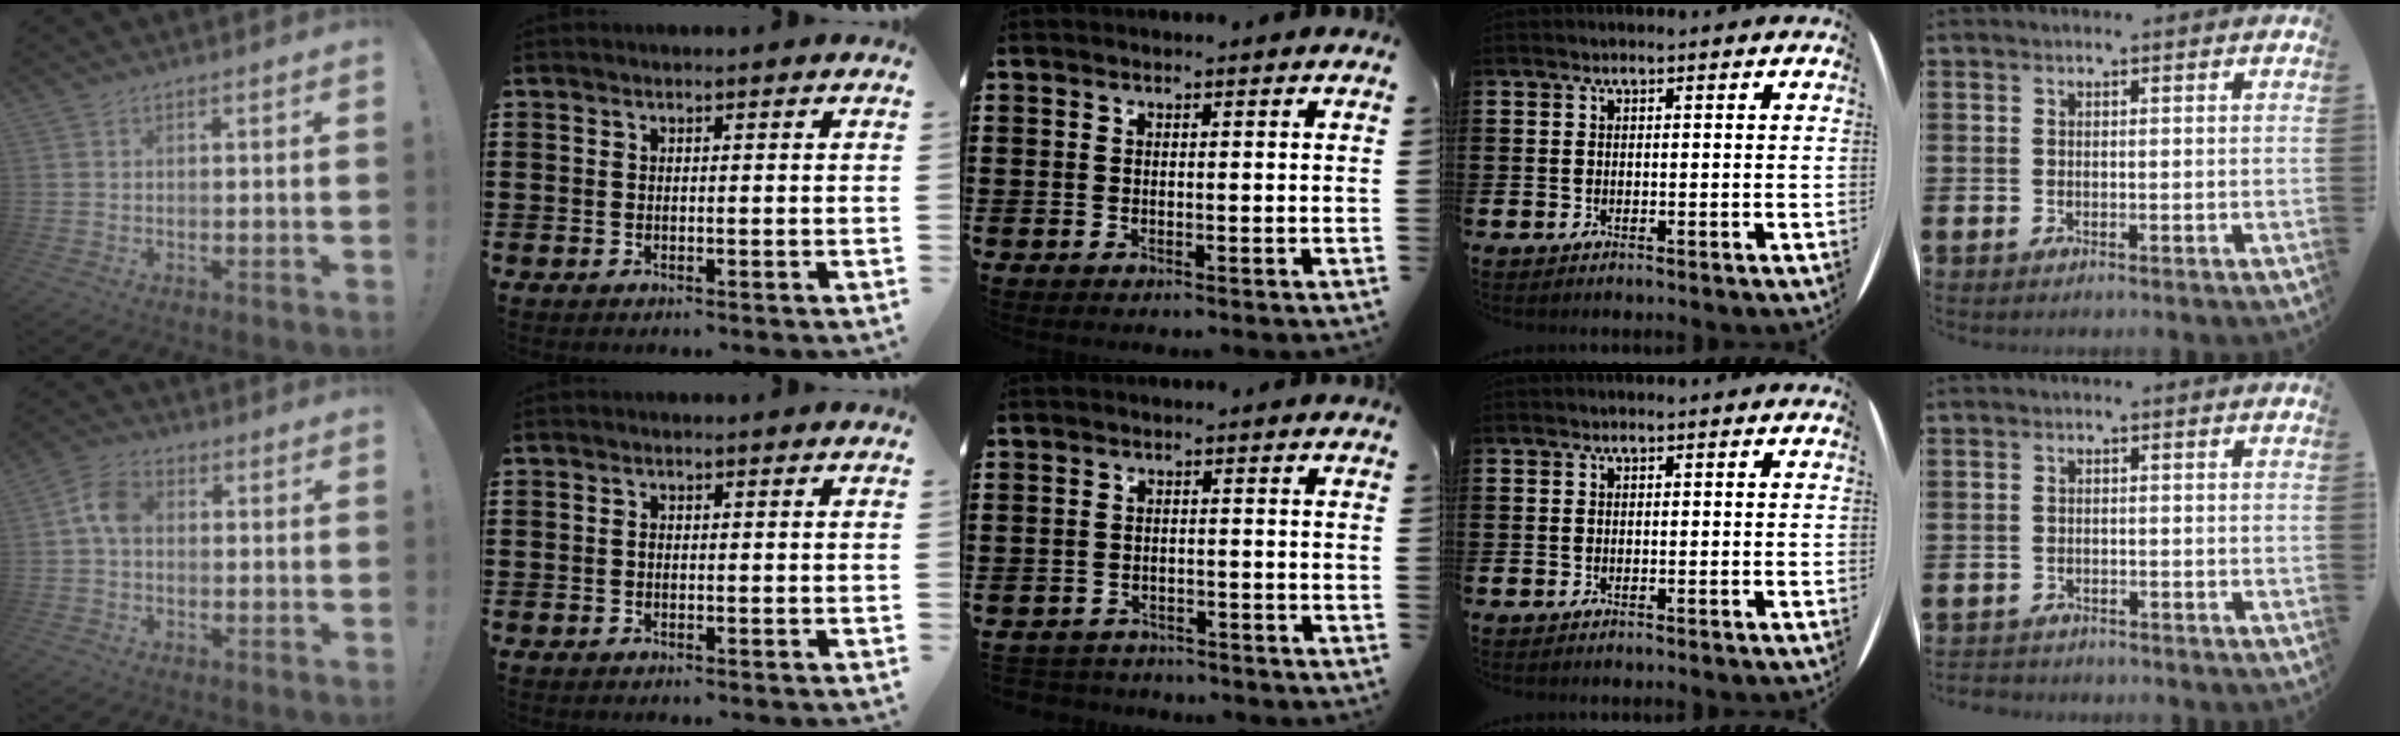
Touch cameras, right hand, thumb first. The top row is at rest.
{"thumb": {"total": 7.0, "force": [0.1, 4.8, 5.1], "torque": [-0.098, 0.016, 0.005]}, "index": {"total": 0.5, "force": [-0.2, 0.3, 0.4], "torque": [-0.010, -0.001, -0.003]}, "middle": {"total": 2.4, "force": [-2.3, 0.3, -0.4], "torque": [-0.001, -0.002, -0.053]}, "little": {"total": 1.1, "force": [-1.1, 0.2, -0.1], "torque": [-0.001, 0.003, -0.025]}}